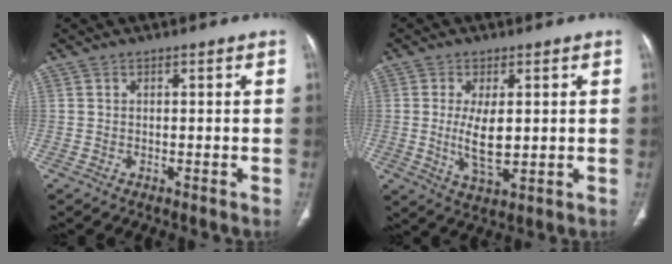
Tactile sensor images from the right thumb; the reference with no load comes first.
{"total": 7.6, "force": [0.3, 3.4, 6.8], "torque": [-0.123, -0.018, 0.012]}